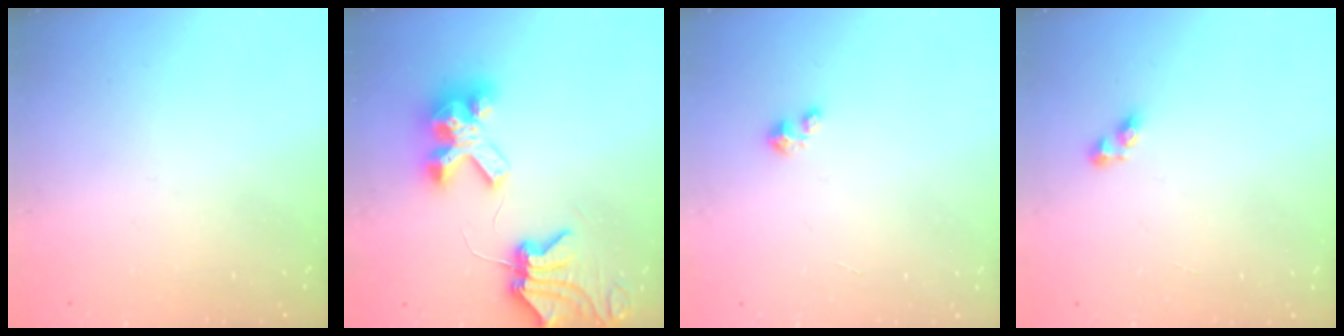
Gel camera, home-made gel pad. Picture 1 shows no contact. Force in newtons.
{"total": 10.0, "press": 9.9, "slide": 1.6}
{"total": 1.5, "press": 1.5, "slide": 0.1}
{"total": 3.4, "press": 3.4, "slide": 0.4}